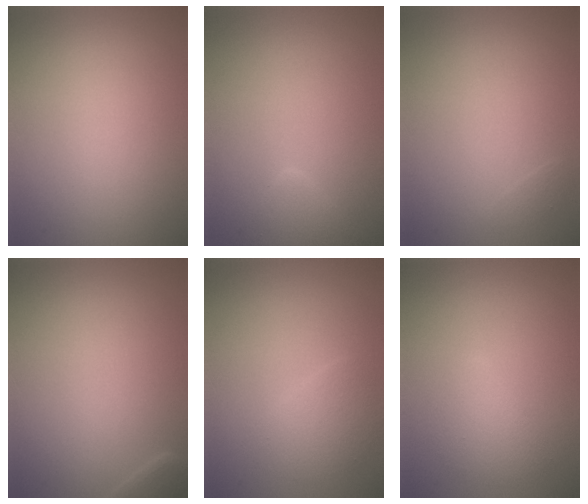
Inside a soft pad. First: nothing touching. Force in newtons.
{"total": 1.9, "press": 1.9, "slide": 0.1}
{"total": 0.5, "press": 0.5, "slide": 0.1}
{"total": 1.2, "press": 1.2, "slide": 0.1}
{"total": 2.1, "press": 2.1, "slide": 0.0}
{"total": 2.0, "press": 2.0, "slide": 0.1}